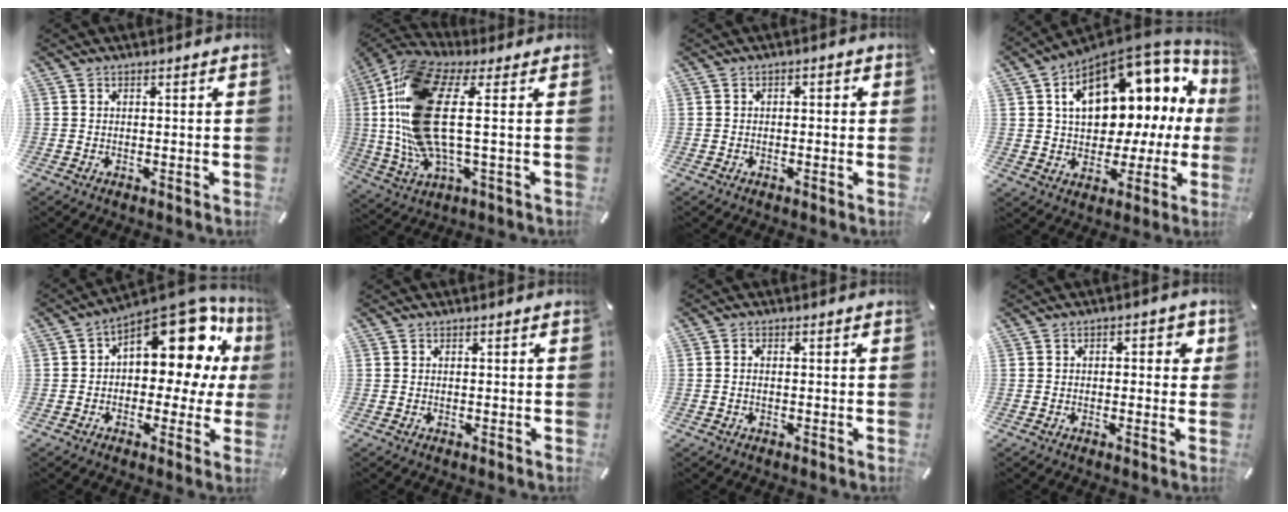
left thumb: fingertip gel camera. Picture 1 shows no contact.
{"total": 20.3, "force": [2.7, 7.9, 18.5], "torque": [-0.398, -0.018, 0.043]}
{"total": 1.4, "force": [-0.6, 0.8, 1.0], "torque": [-0.018, 0.006, -0.013]}
{"total": 17.8, "force": [6.2, 11.5, 12.2], "torque": [-0.164, -0.049, 0.101]}
{"total": 18.3, "force": [8.4, 9.3, 13.3], "torque": [-0.175, -0.066, 0.138]}
{"total": 0.0}
{"total": 1.1, "force": [-0.2, 0.6, 0.9], "torque": [-0.018, 0.001, -0.004]}
{"total": 3.1, "force": [-0.1, 1.8, 2.5], "torque": [-0.033, 0.007, -0.009]}